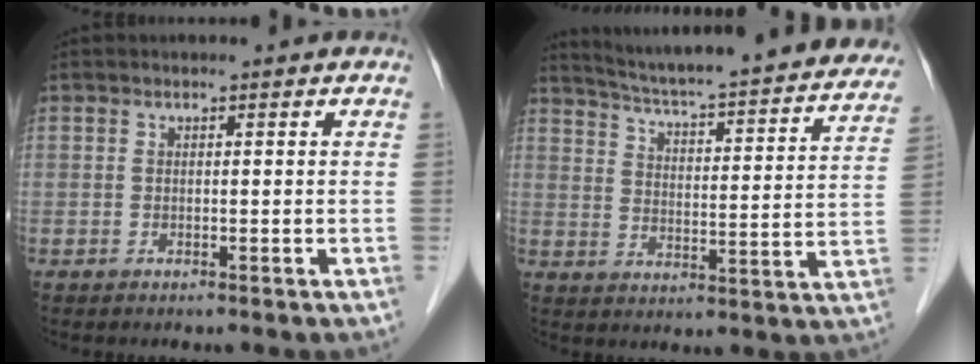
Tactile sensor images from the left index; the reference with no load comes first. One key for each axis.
{"total": 29.1, "fx": 26.3, "fy": 3.1, "fz": 11.9, "tx": -0.185, "ty": -0.054, "tz": 0.330}